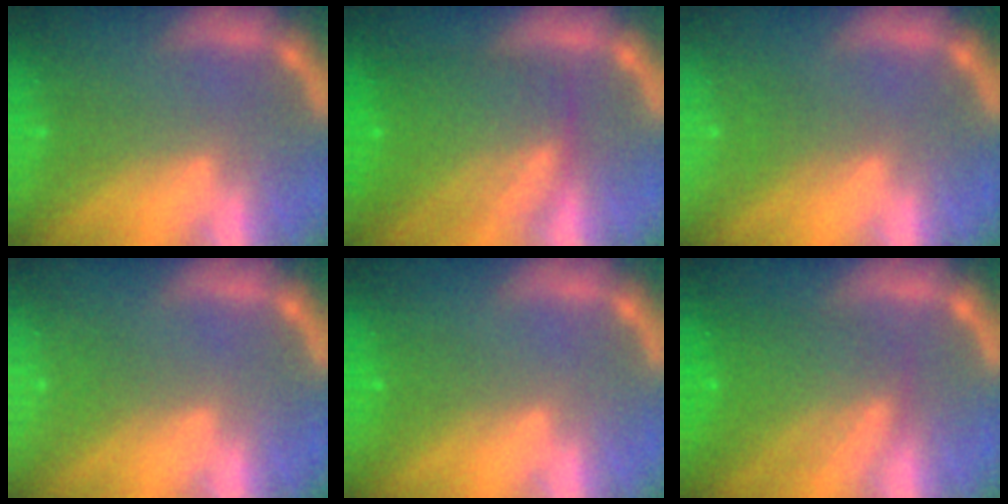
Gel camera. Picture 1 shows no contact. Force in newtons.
{"total": 8.5}
{"total": 1.5}
{"total": 1.0}
{"total": 1.5}
{"total": 6.6}